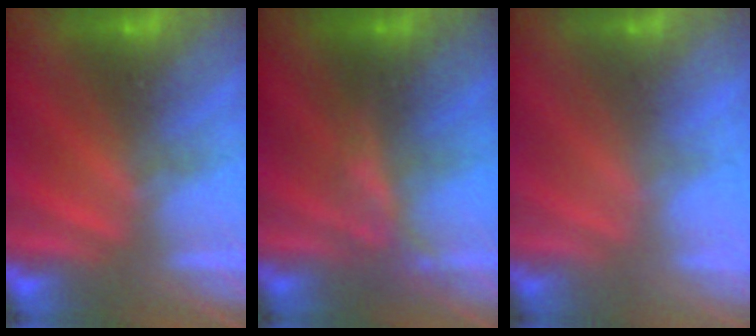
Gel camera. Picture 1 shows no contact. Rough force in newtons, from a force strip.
{"total": 2.1}
{"total": 2.2}